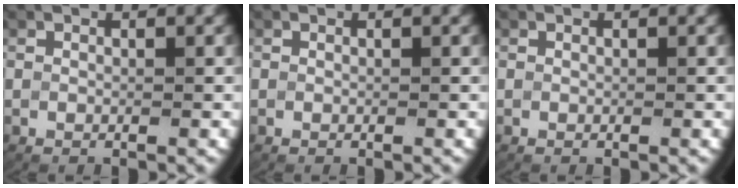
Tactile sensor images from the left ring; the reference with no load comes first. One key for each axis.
{"total": 0.0}
{"total": 0.0}